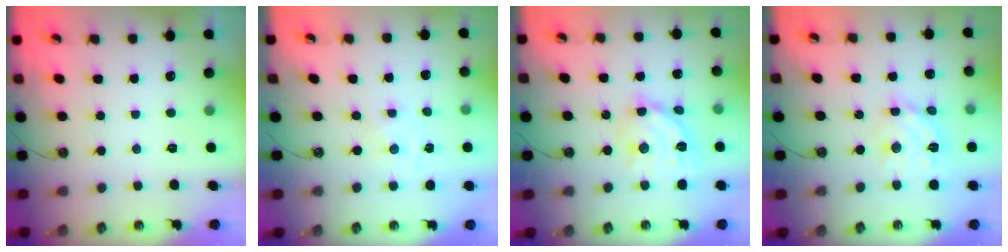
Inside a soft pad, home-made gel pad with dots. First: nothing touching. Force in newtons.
{"total": 0.0}
{"total": 12.7, "press": 12.7, "slide": 0.7}
{"total": 12.4, "press": 12.4, "slide": 0.9}